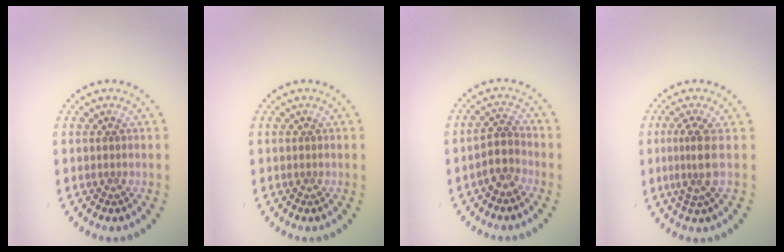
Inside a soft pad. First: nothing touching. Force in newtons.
{"total": 0.0}
{"total": 2.5, "press": 2.0, "slide": 1.4}
{"total": 2.6, "press": 1.9, "slide": 1.8}